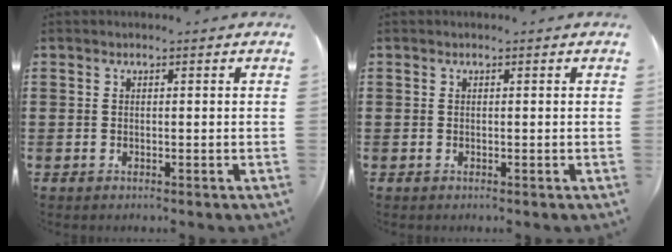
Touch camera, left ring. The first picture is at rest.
{"total": 0.0}